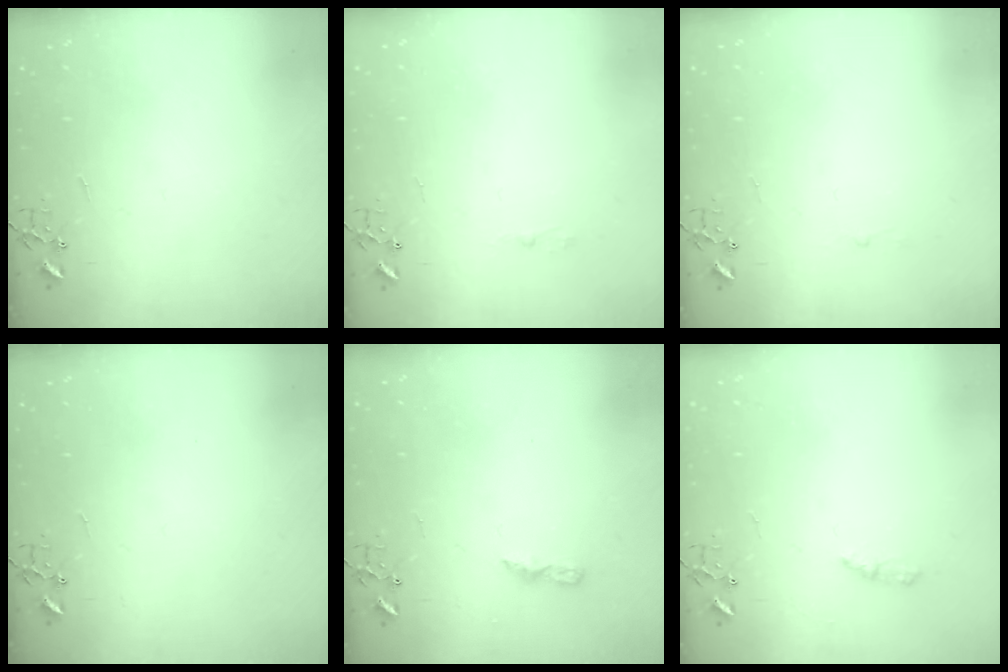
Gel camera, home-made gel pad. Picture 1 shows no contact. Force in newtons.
{"total": 2.5, "press": 2.5, "slide": 0.3}
{"total": 1.8, "press": 1.8, "slide": 0.2}
{"total": 0.0}
{"total": 5.3, "press": 5.3, "slide": 0.6}
{"total": 4.2, "press": 4.2, "slide": 0.5}